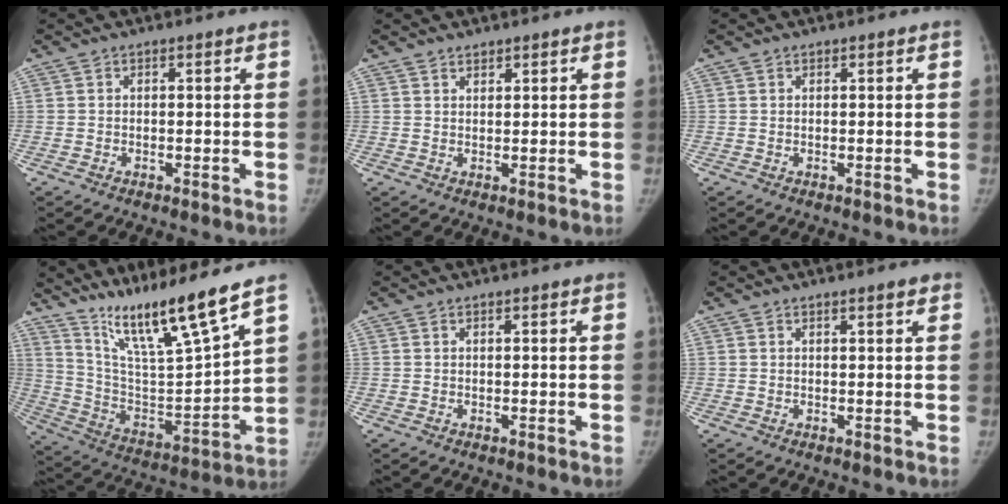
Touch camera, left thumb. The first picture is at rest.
{"total": 1.5, "force": [1.3, 0.7, 0.3], "torque": [0.005, -0.009, 0.021]}
{"total": 0.0}
{"total": 18.4, "force": [13.9, 0.6, 12.0], "torque": [-0.183, -0.079, 0.259]}
{"total": 0.0}
{"total": 1.7, "force": [1.2, 0.2, 1.2], "torque": [-0.014, -0.006, 0.016]}